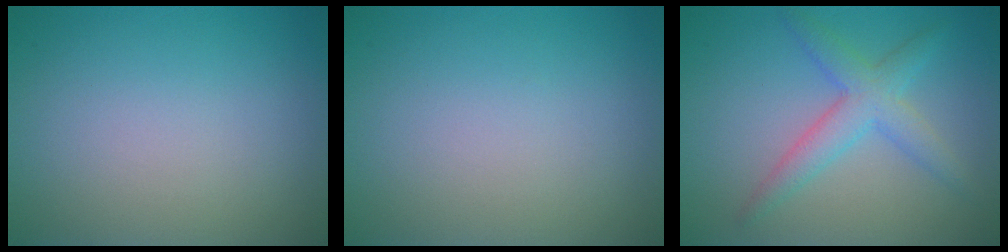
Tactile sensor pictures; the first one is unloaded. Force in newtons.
{"total": 0.0}
{"total": 3.6, "press": 3.6, "slide": 0.2}